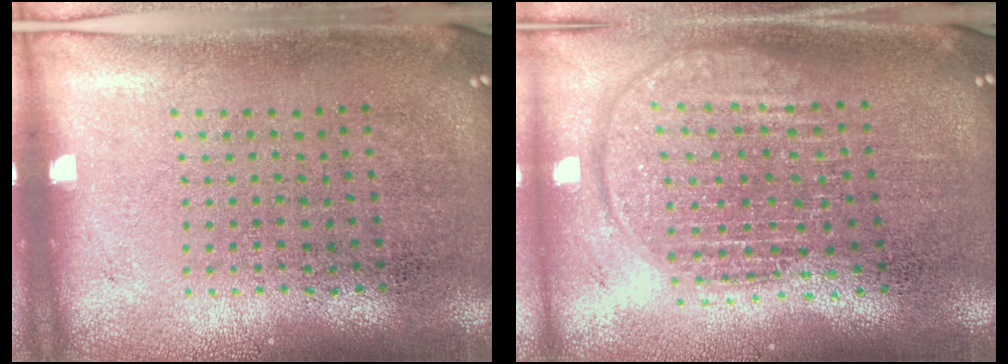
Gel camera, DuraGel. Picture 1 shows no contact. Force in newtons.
{"total": 1.9, "press": 1.6, "slide": 1.0}